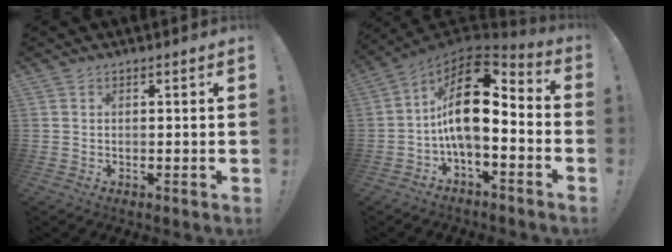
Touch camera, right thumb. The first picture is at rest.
{"total": 17.0, "force": [1.7, 8.4, 14.7], "torque": [-0.245, -0.010, 0.030]}